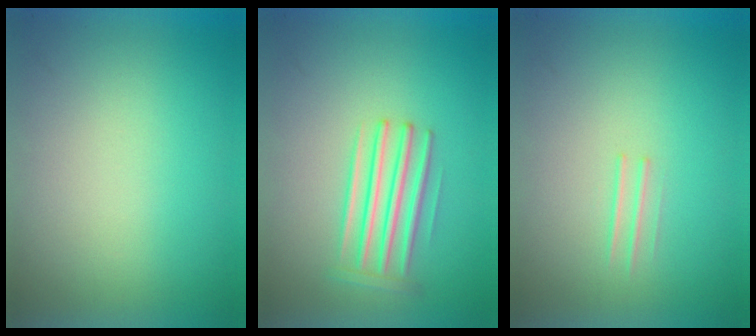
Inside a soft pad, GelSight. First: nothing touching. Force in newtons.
{"total": 2.9}
{"total": 1.1}